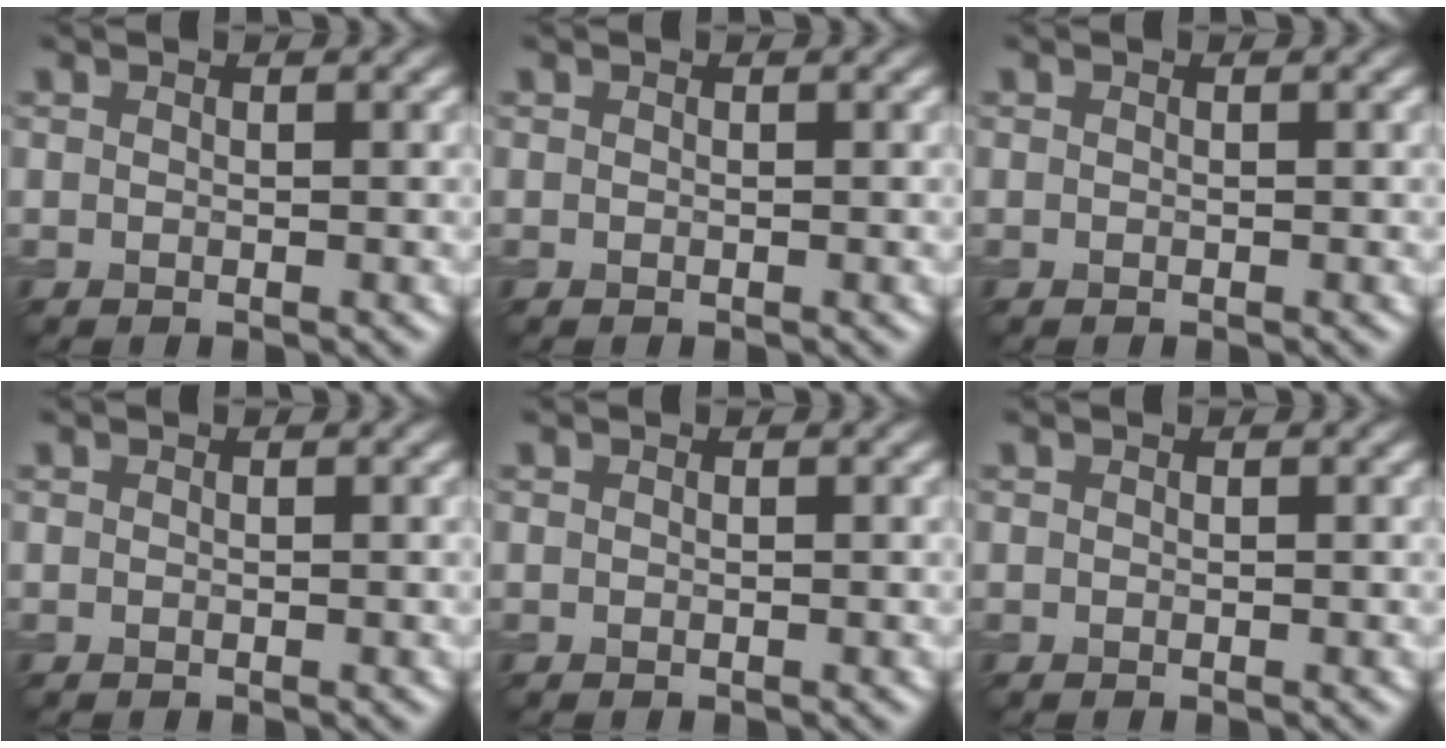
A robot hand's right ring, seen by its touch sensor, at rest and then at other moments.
{"total": 0.0}
{"total": 0.0}
{"total": 0.0}
{"total": 0.0}
{"total": 0.0}